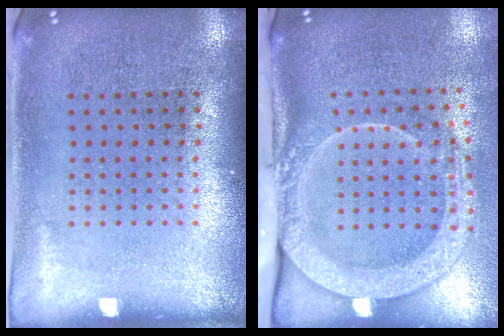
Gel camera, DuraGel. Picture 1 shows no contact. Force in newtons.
{"total": 2.8, "press": 2.1, "slide": 1.9}